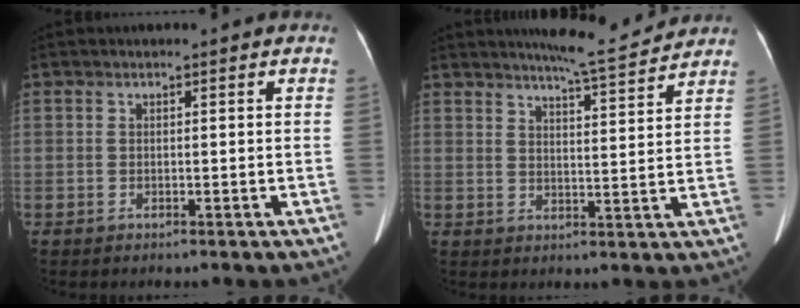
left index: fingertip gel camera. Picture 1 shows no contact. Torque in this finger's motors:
{"motor_torque": [0.09, -0.36, 0.01, 0.06]}